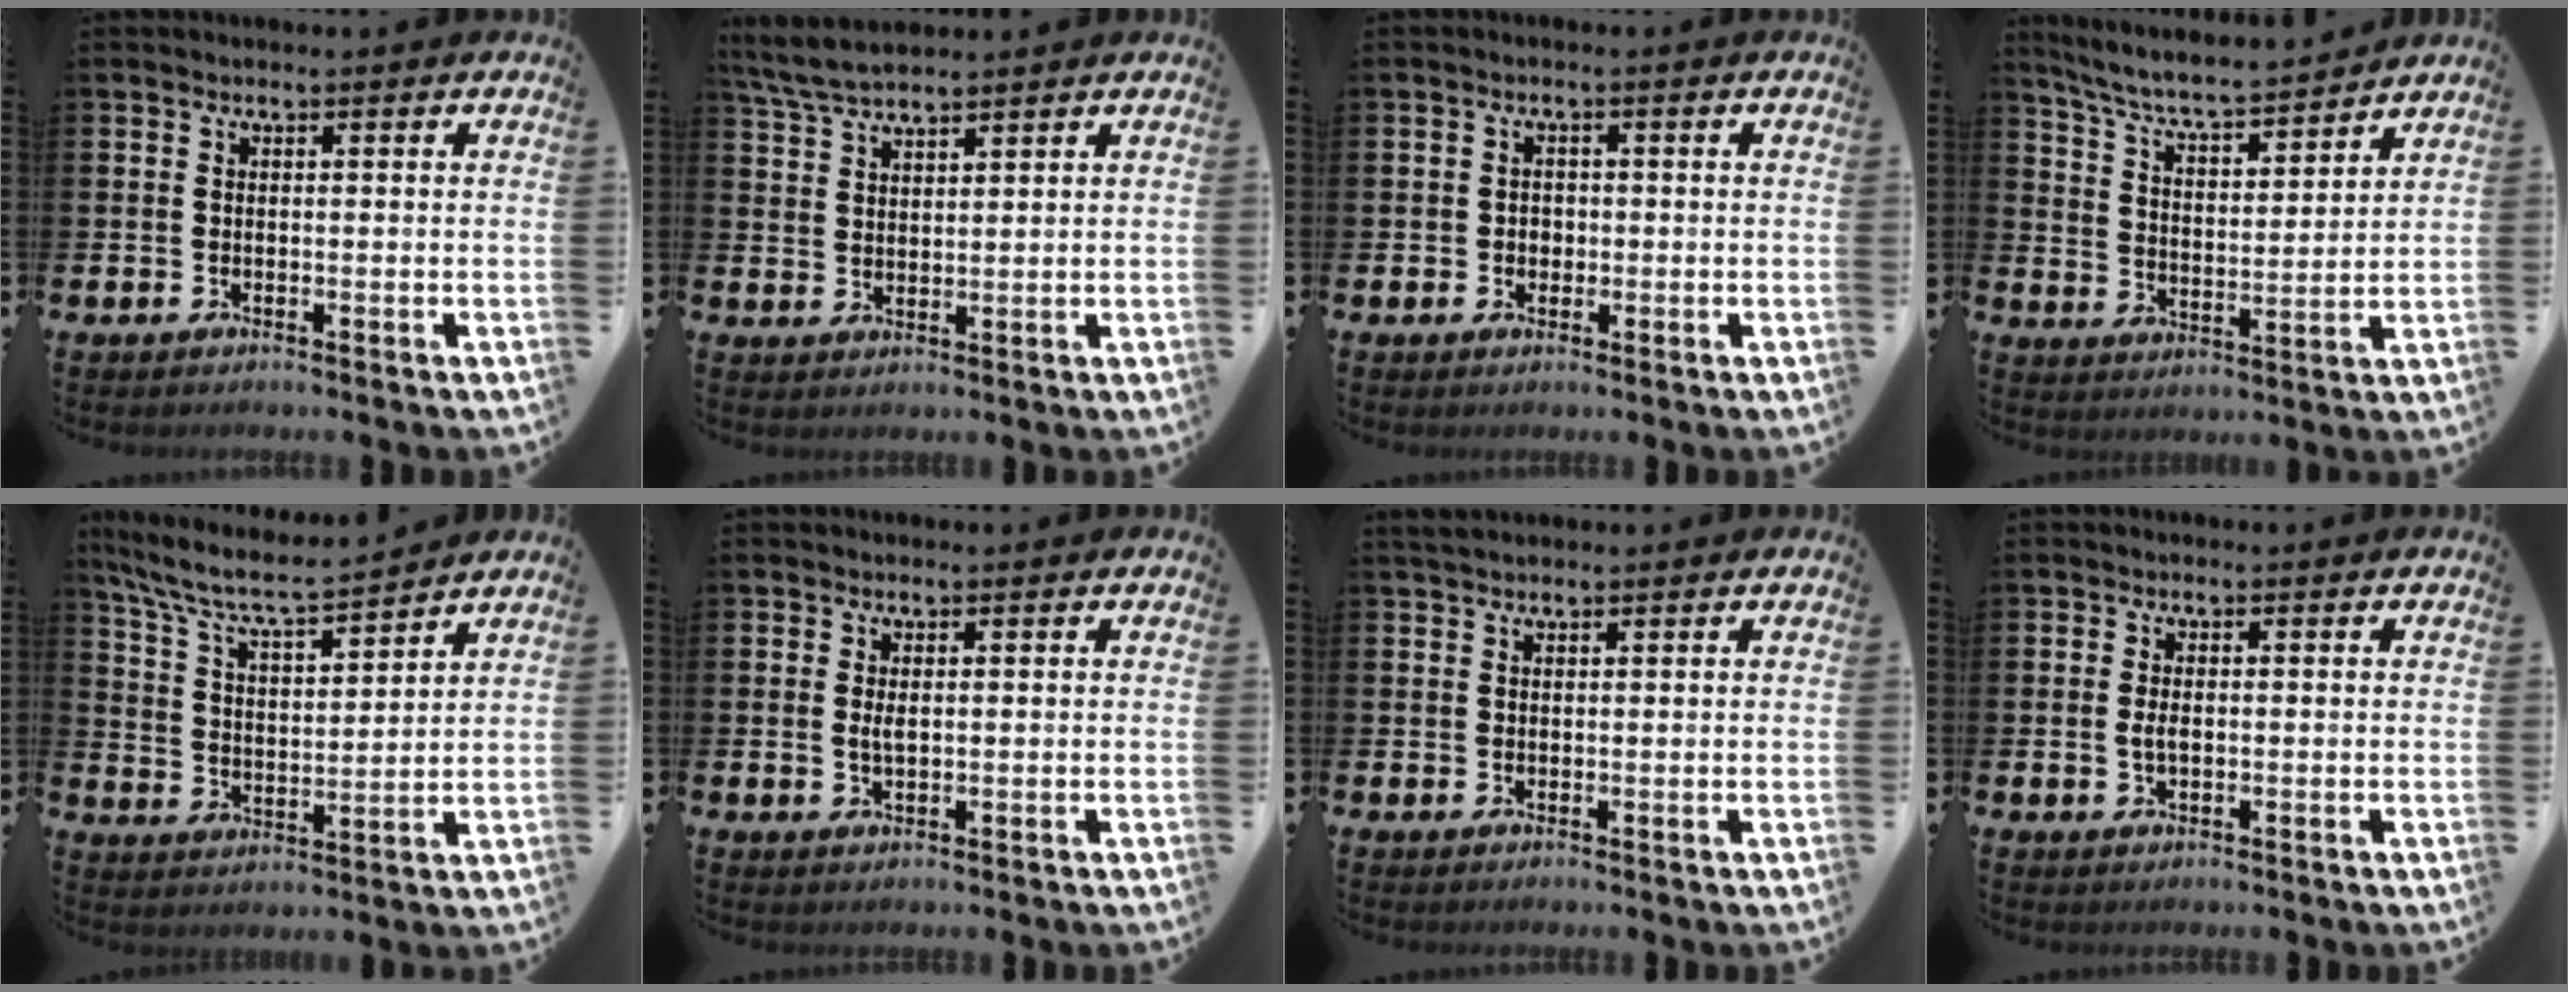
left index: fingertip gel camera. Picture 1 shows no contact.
{"total": 4.8, "force": [4.5, 0.7, 1.5], "torque": [-0.049, -0.008, 0.084]}
{"total": 1.5, "force": [-0.1, 1.4, 0.6], "torque": [-0.004, 0.006, -0.008]}
{"total": 6.6, "force": [6.3, 0.5, 2.0], "torque": [-0.070, -0.047, 0.107]}
{"total": 7.4, "force": [6.9, 0.5, 2.7], "torque": [-0.086, -0.046, 0.117]}
{"total": 1.4, "force": [0.3, 0.5, 1.2], "torque": [-0.024, 0.002, 0.003]}
{"total": 1.4, "force": [1.3, 0.3, 0.4], "torque": [-0.009, 0.004, 0.023]}
{"total": 1.7, "force": [-0.1, 0.8, 1.5], "torque": [-0.029, 0.003, -0.004]}